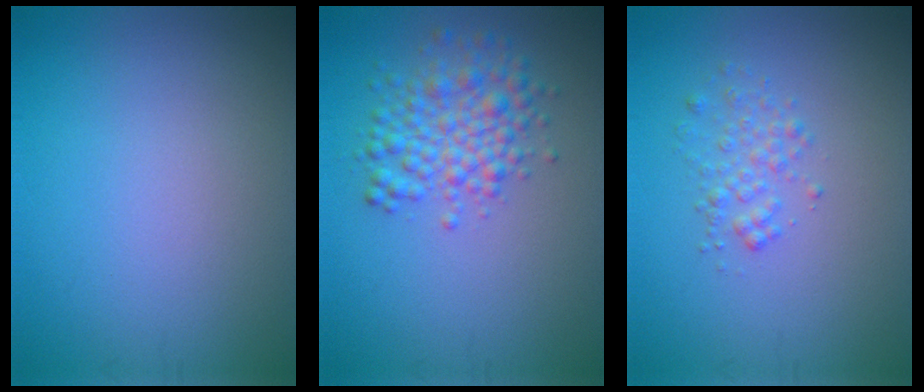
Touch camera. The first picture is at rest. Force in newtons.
{"total": 4.1, "press": 4.1, "slide": 0.0}
{"total": 1.6, "press": 1.6, "slide": 0.1}